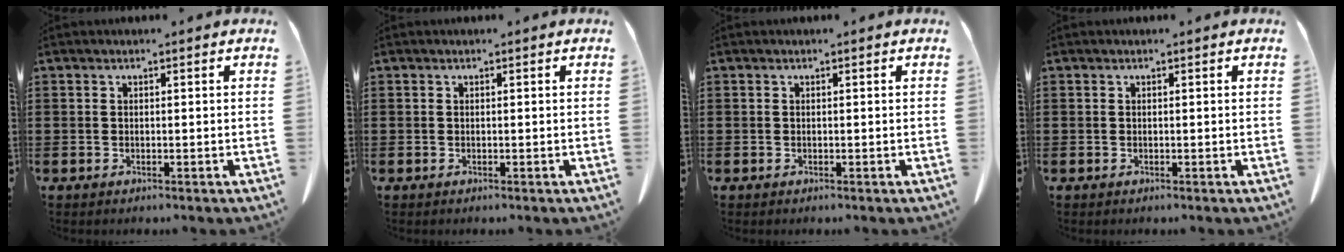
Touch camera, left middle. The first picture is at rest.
{"total": 0.0}
{"total": 0.0}
{"total": 0.0}